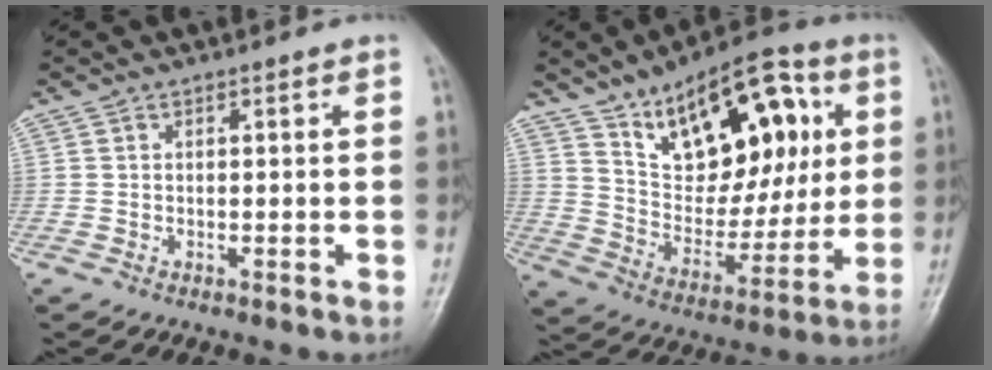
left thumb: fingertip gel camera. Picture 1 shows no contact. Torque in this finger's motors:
{"motor_torque": [0.57, 0.87, 1.28, -1.49, 0.30]}